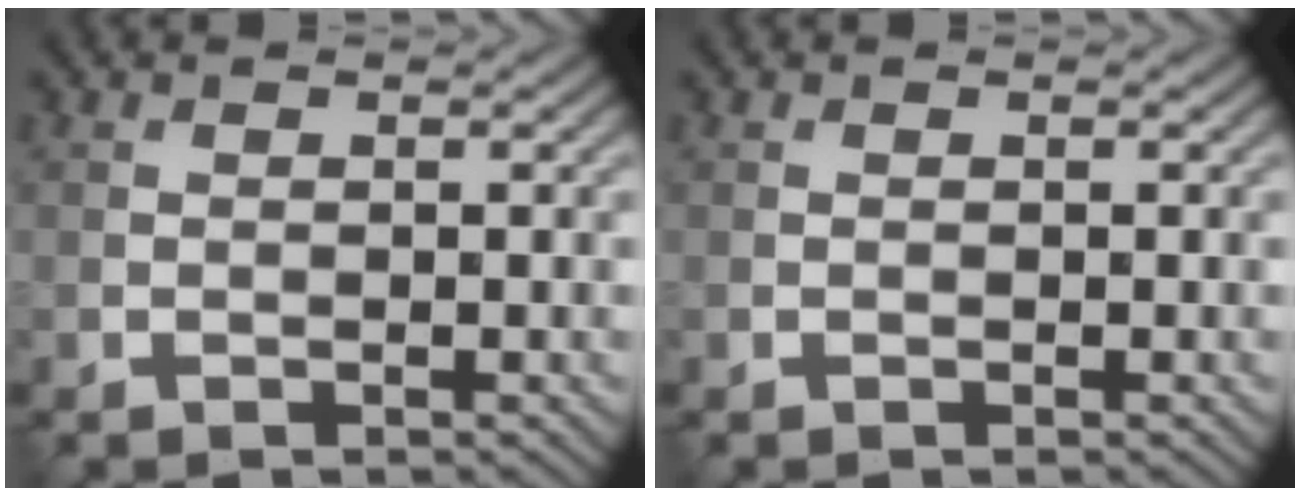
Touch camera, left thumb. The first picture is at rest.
{"total": 0.0}